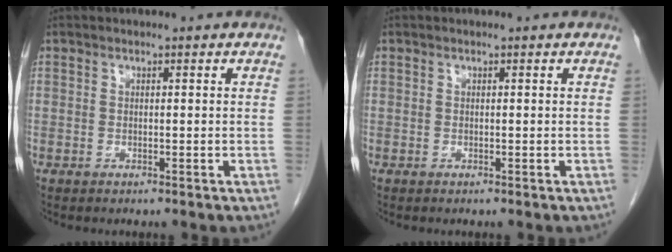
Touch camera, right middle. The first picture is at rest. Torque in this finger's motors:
{"motor_torque": [-0.24, 0.08, -0.02, -0.01]}